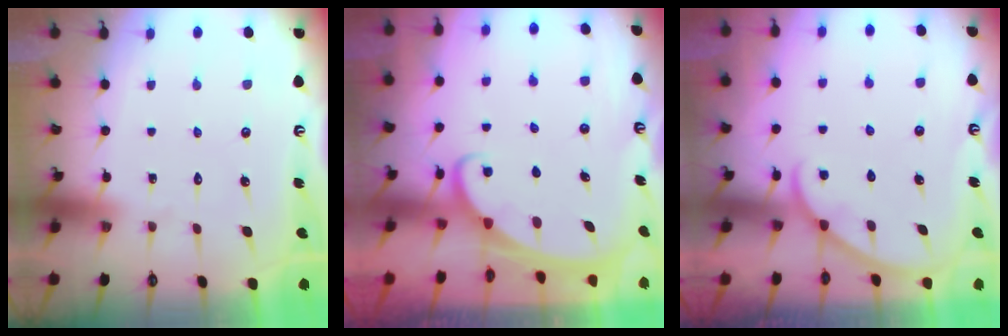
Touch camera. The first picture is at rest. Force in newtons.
{"total": 1.9, "press": 1.9, "slide": 0.1}
{"total": 3.7, "press": 3.7, "slide": 0.2}